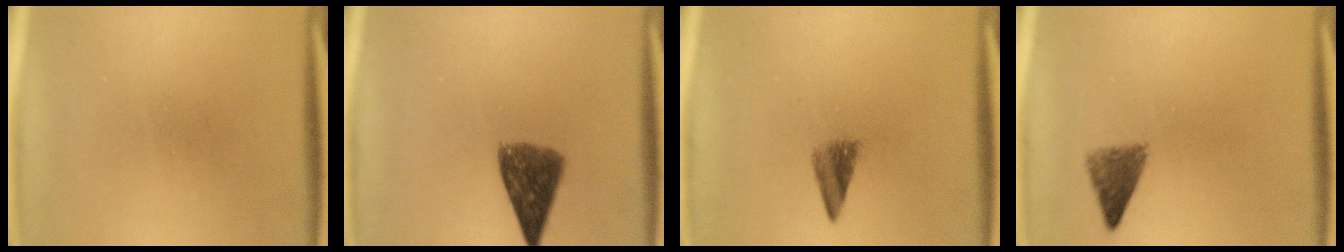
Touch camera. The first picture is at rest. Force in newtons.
{"total": 7.6}
{"total": 2.9}
{"total": 3.4}